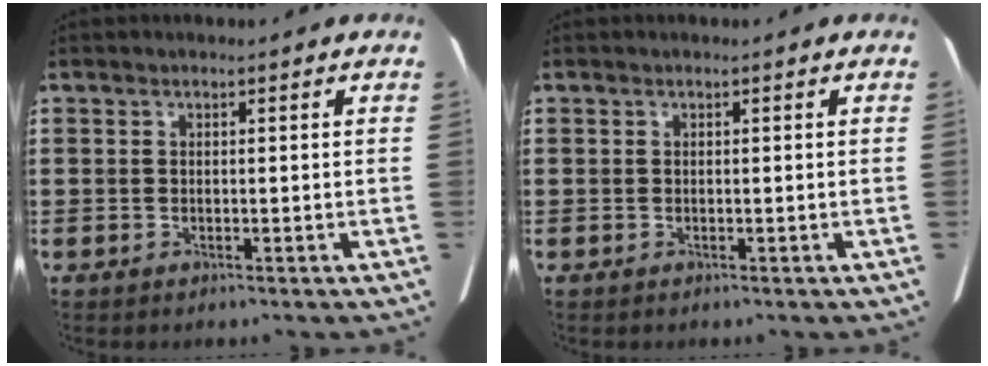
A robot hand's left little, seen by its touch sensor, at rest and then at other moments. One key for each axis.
{"total": 0.0}